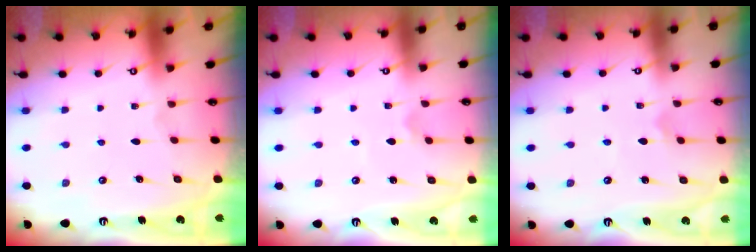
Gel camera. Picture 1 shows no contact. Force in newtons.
{"total": 2.0, "press": 2.0, "slide": 0.4}
{"total": 2.5, "press": 2.5, "slide": 0.4}